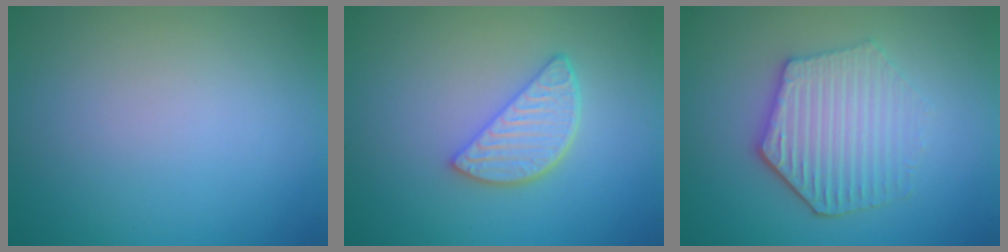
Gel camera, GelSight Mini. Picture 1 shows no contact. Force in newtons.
{"total": 3.7, "press": 3.0, "slide": 2.1}
{"total": 4.8, "press": 4.0, "slide": 2.5}